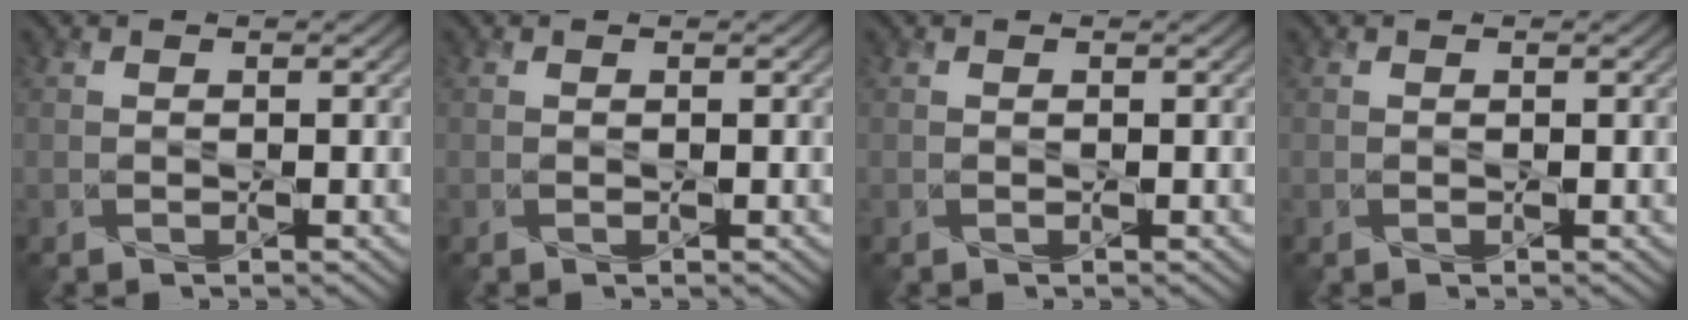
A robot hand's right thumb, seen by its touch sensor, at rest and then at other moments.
{"total": 0.0}
{"total": 0.0}
{"total": 0.0}